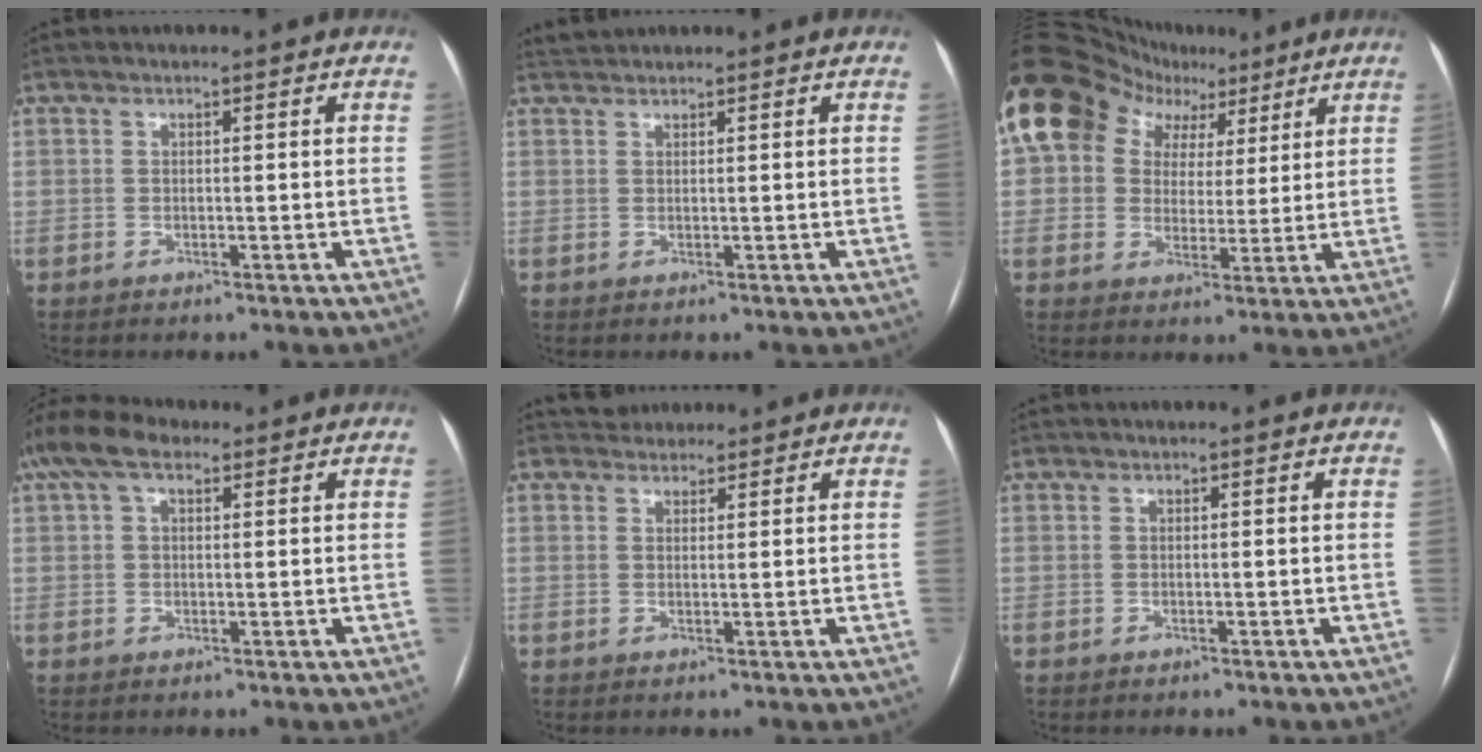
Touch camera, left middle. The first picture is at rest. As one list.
[{"total": 1.8, "force": [1.8, 0.2, 0.1], "torque": [-0.010, 0.017, 0.037]}, {"total": 14.9, "force": [7.5, 11.1, 6.4], "torque": [-0.106, 0.068, 0.123]}, {"total": 7.0, "force": [4.1, 3.3, 4.7], "torque": [-0.104, 0.044, 0.077]}, {"total": 3.2, "force": [2.9, 1.4, 0.1], "torque": [0.002, 0.021, 0.047]}, {"total": 0.0}]